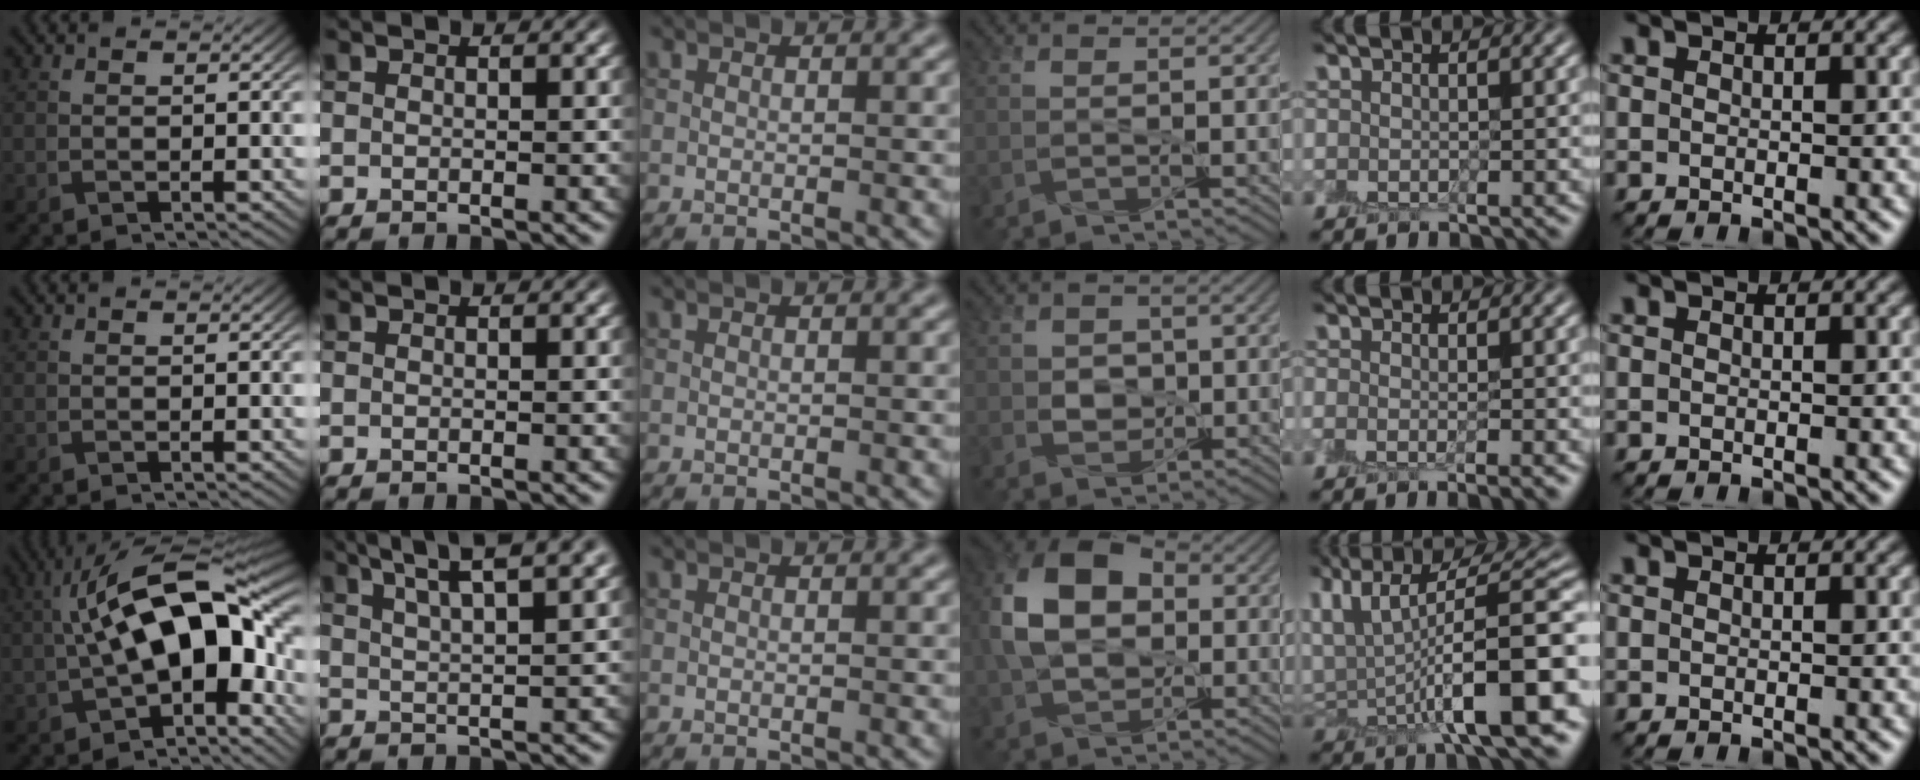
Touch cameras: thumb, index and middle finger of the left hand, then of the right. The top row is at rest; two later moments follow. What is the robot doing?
{"motion": "peel", "object": "small bumper sticker"}